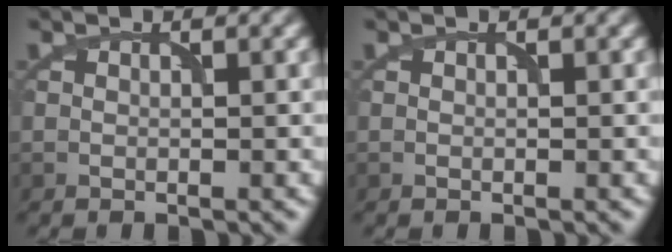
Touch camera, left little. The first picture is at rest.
{"total": 0.0}